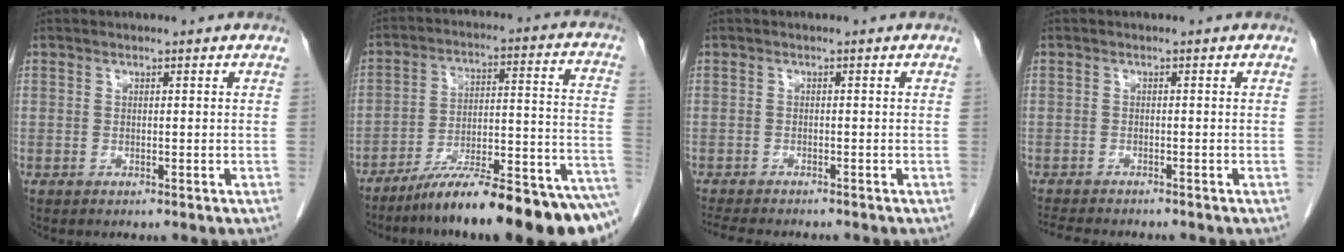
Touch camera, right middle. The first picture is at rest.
{"total": 21.1, "force": [-15.9, 1.6, 13.8], "torque": [-0.135, 0.024, -0.248]}
{"total": 7.1, "force": [-6.2, 1.2, 3.1], "torque": [-0.051, -0.012, -0.094]}
{"total": 6.4, "force": [-5.8, 1.0, 2.5], "torque": [-0.042, -0.013, -0.090]}